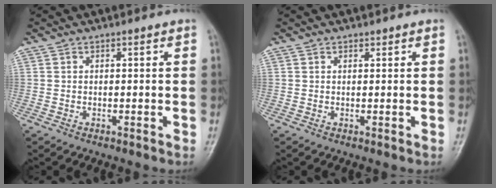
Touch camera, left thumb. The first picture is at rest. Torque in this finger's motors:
{"motor_torque": [-0.06, -0.04, -0.24, -0.09, -0.05]}